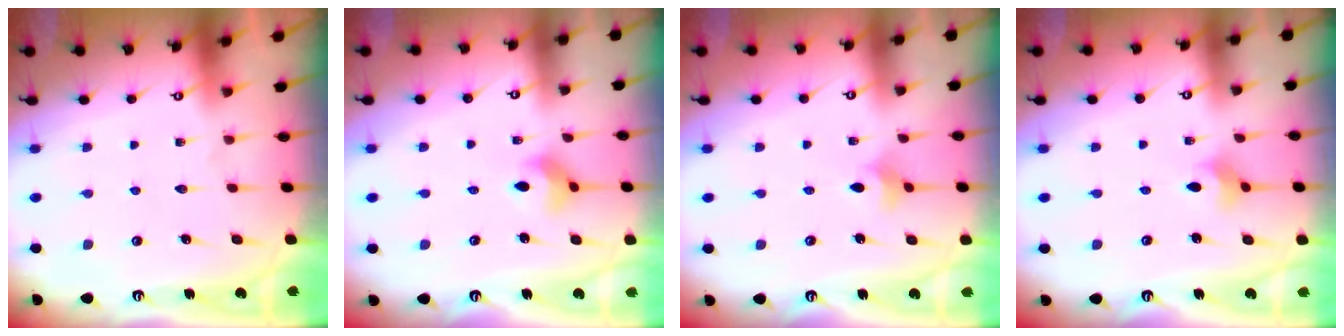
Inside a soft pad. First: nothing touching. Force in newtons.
{"total": 6.2, "press": 6.2, "slide": 0.5}
{"total": 3.9, "press": 3.8, "slide": 0.8}
{"total": 2.8, "press": 2.7, "slide": 0.7}